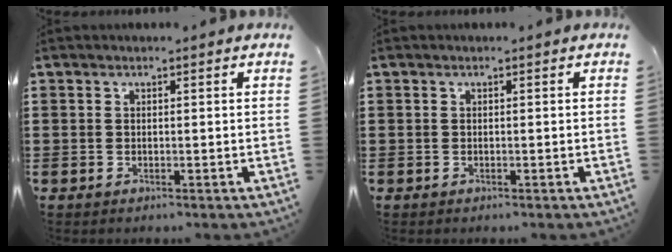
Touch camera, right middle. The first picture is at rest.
{"total": 0.0}